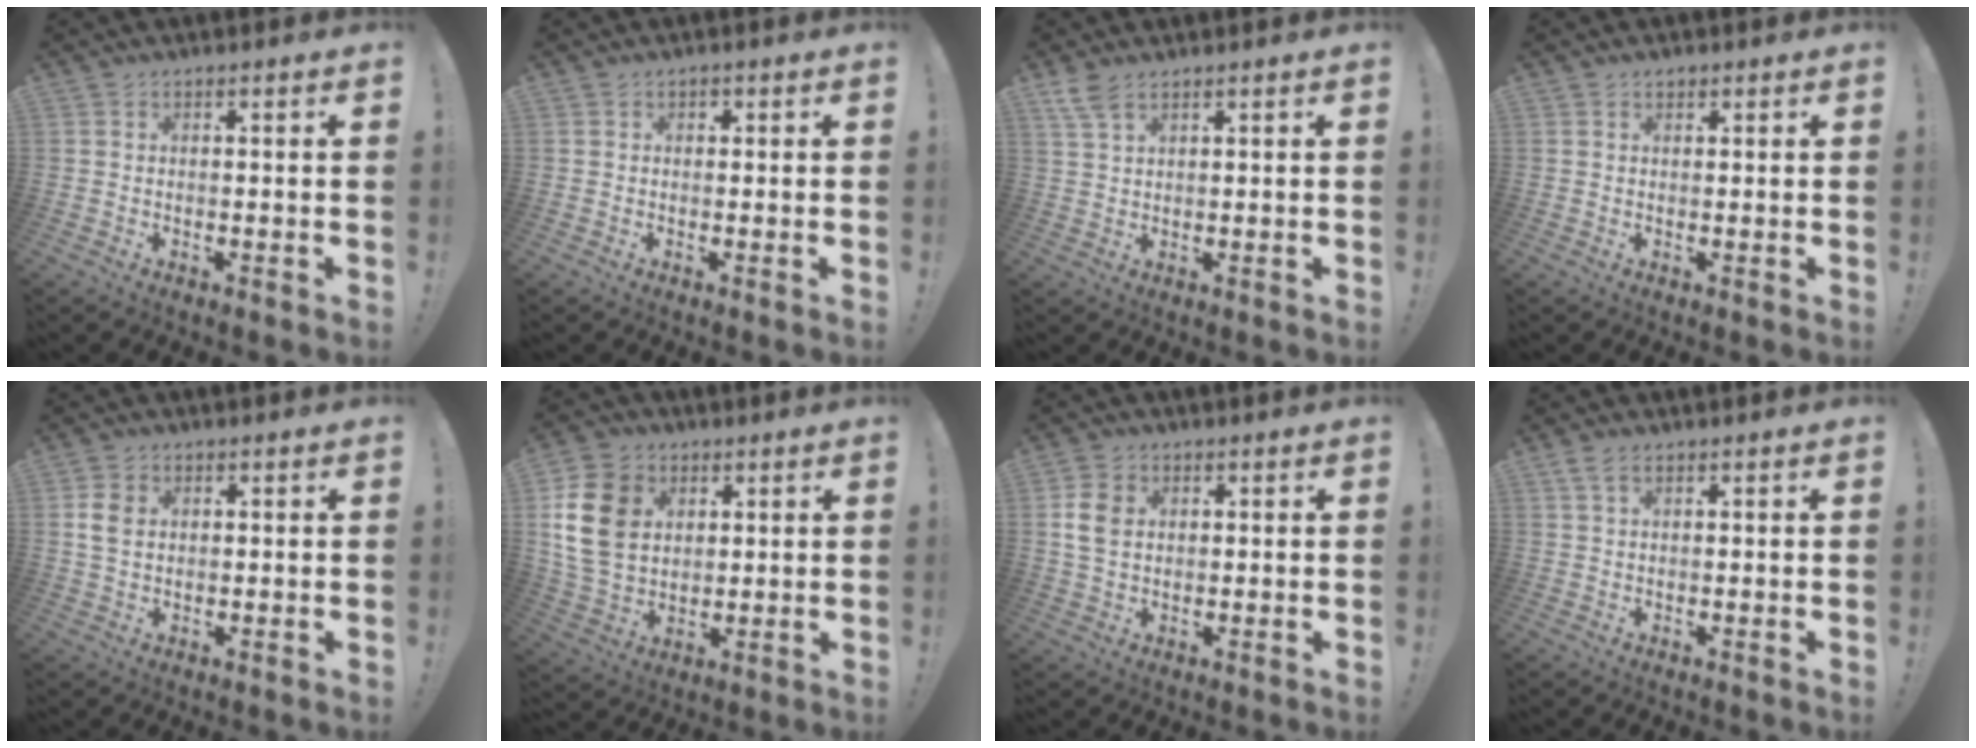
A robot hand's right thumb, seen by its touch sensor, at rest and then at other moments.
{"total": 0.8, "force": [0.0, 0.7, 0.2], "torque": [-0.003, 0.003, -0.002]}
{"total": 4.8, "force": [3.4, 1.7, 2.8], "torque": [-0.061, -0.010, 0.066]}
{"total": 0.8, "force": [0.6, 0.5, 0.2], "torque": [-0.003, -0.001, 0.011]}
{"total": 4.6, "force": [1.2, 3.5, 2.8], "torque": [-0.049, 0.002, 0.022]}
{"total": 15.6, "force": [4.6, 12.2, 8.4], "torque": [-0.159, -0.014, 0.093]}
{"total": 6.7, "force": [1.6, 5.1, 4.1], "torque": [-0.081, 0.006, 0.033]}
{"total": 3.0, "force": [1.6, 1.5, 2.1], "torque": [-0.042, 0.003, 0.030]}